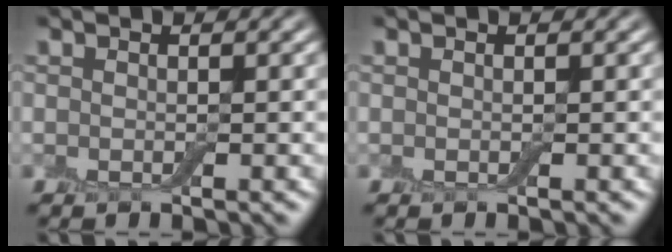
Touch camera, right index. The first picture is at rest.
{"total": 0.0}